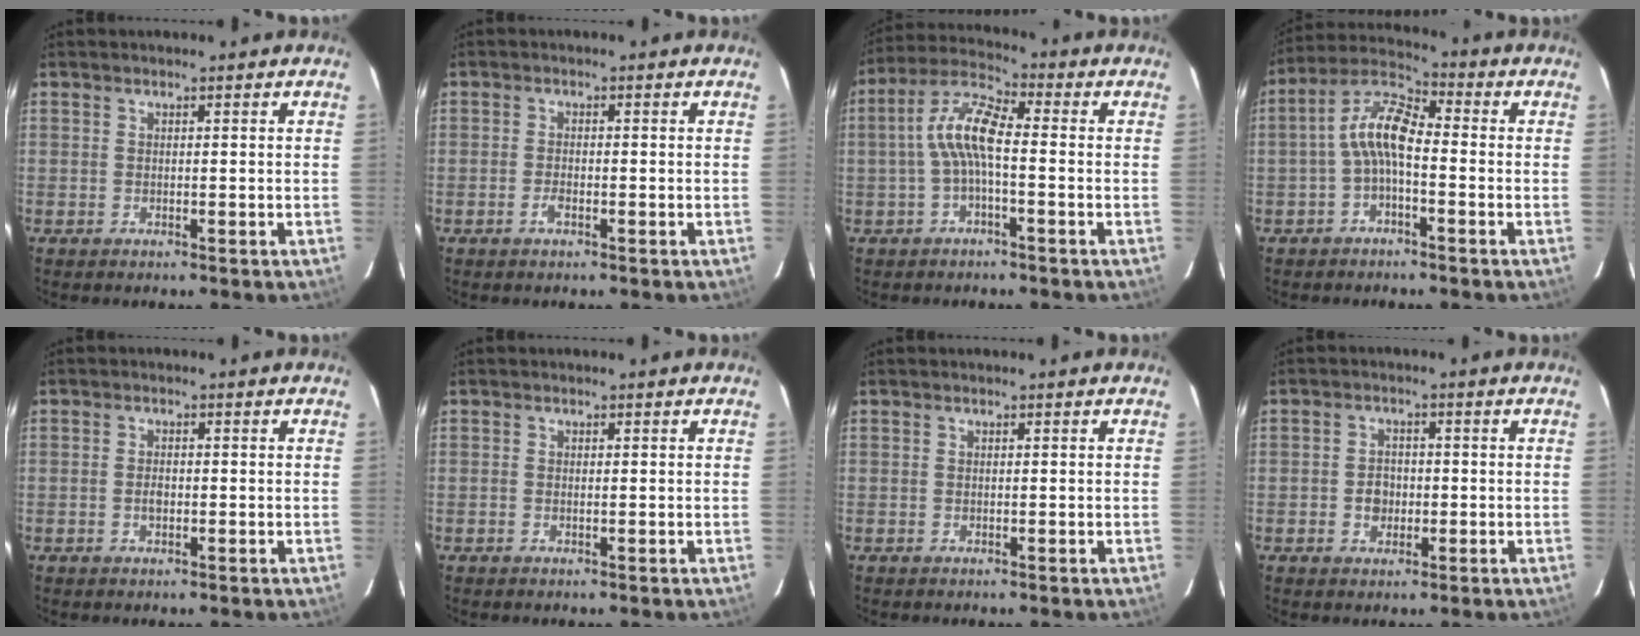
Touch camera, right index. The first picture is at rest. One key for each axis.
{"total": 1.9, "fx": -1.0, "fy": 0.7, "fz": 1.4, "tx": -0.033, "ty": 0.000, "tz": -0.019}
{"total": 7.9, "fx": -1.0, "fy": 2.2, "fz": 7.5, "tx": -0.167, "ty": 0.020, "tz": -0.022}
{"total": 7.7, "fx": -1.7, "fy": 3.1, "fz": 6.9, "tx": -0.150, "ty": 0.024, "tz": -0.038}
{"total": 1.9, "fx": -0.5, "fy": 1.1, "fz": 1.4, "tx": -0.028, "ty": 0.002, "tz": -0.009}
{"total": 0.0}
{"total": 0.0}
{"total": 3.5, "fx": -0.8, "fy": 2.9, "fz": 1.7, "tx": -0.032, "ty": 0.007, "tz": -0.010}